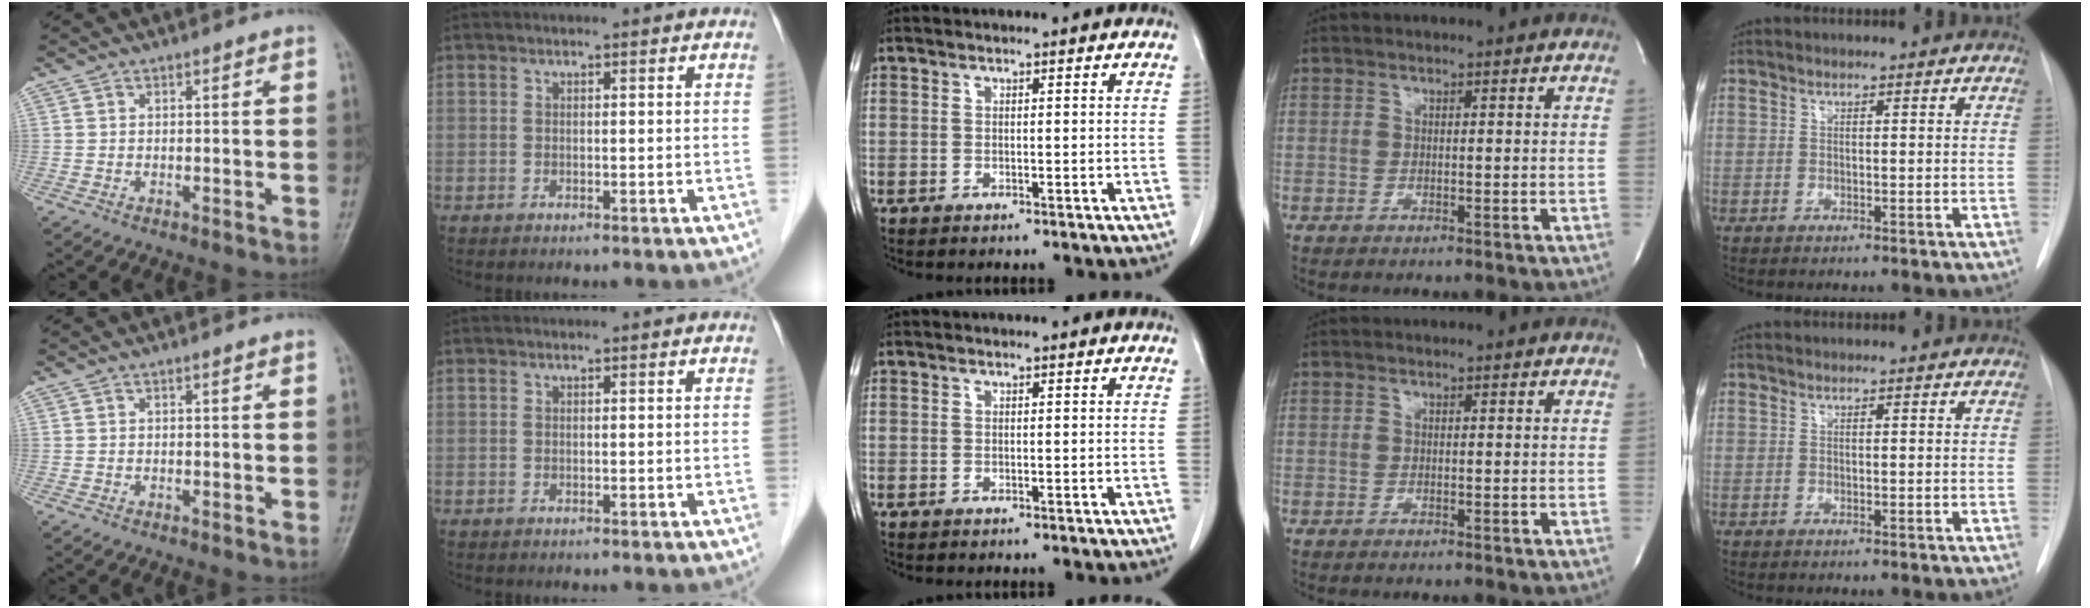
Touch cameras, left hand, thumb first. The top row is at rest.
{}